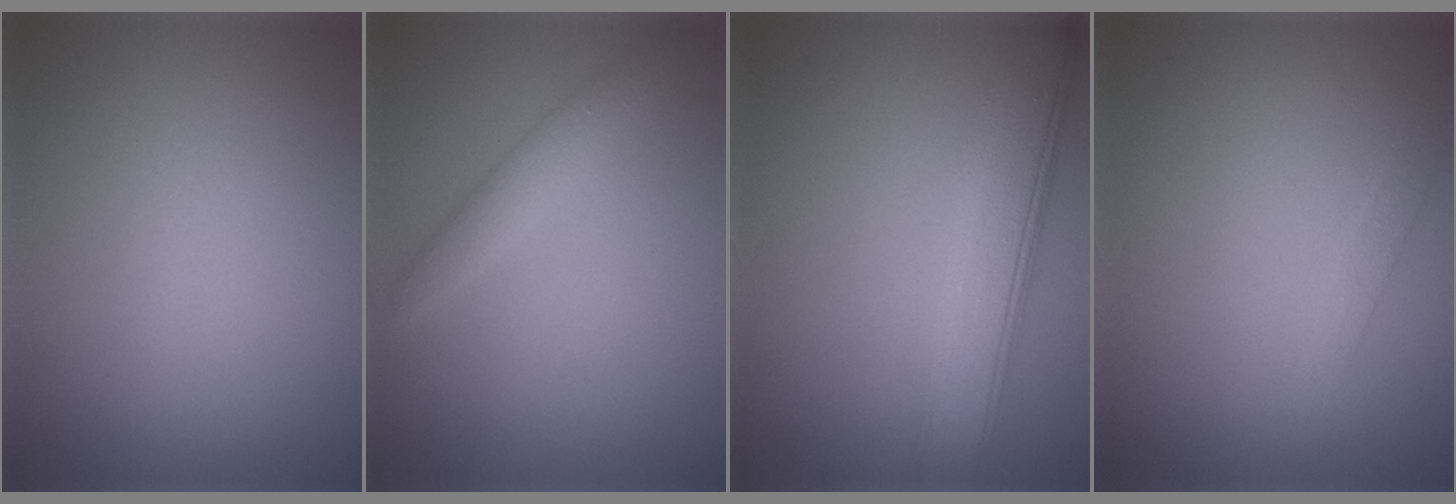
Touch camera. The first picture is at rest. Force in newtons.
{"total": 2.1, "press": 2.1, "slide": 0.1}
{"total": 5.9, "press": 5.9, "slide": 0.3}
{"total": 1.3, "press": 1.3, "slide": 0.1}